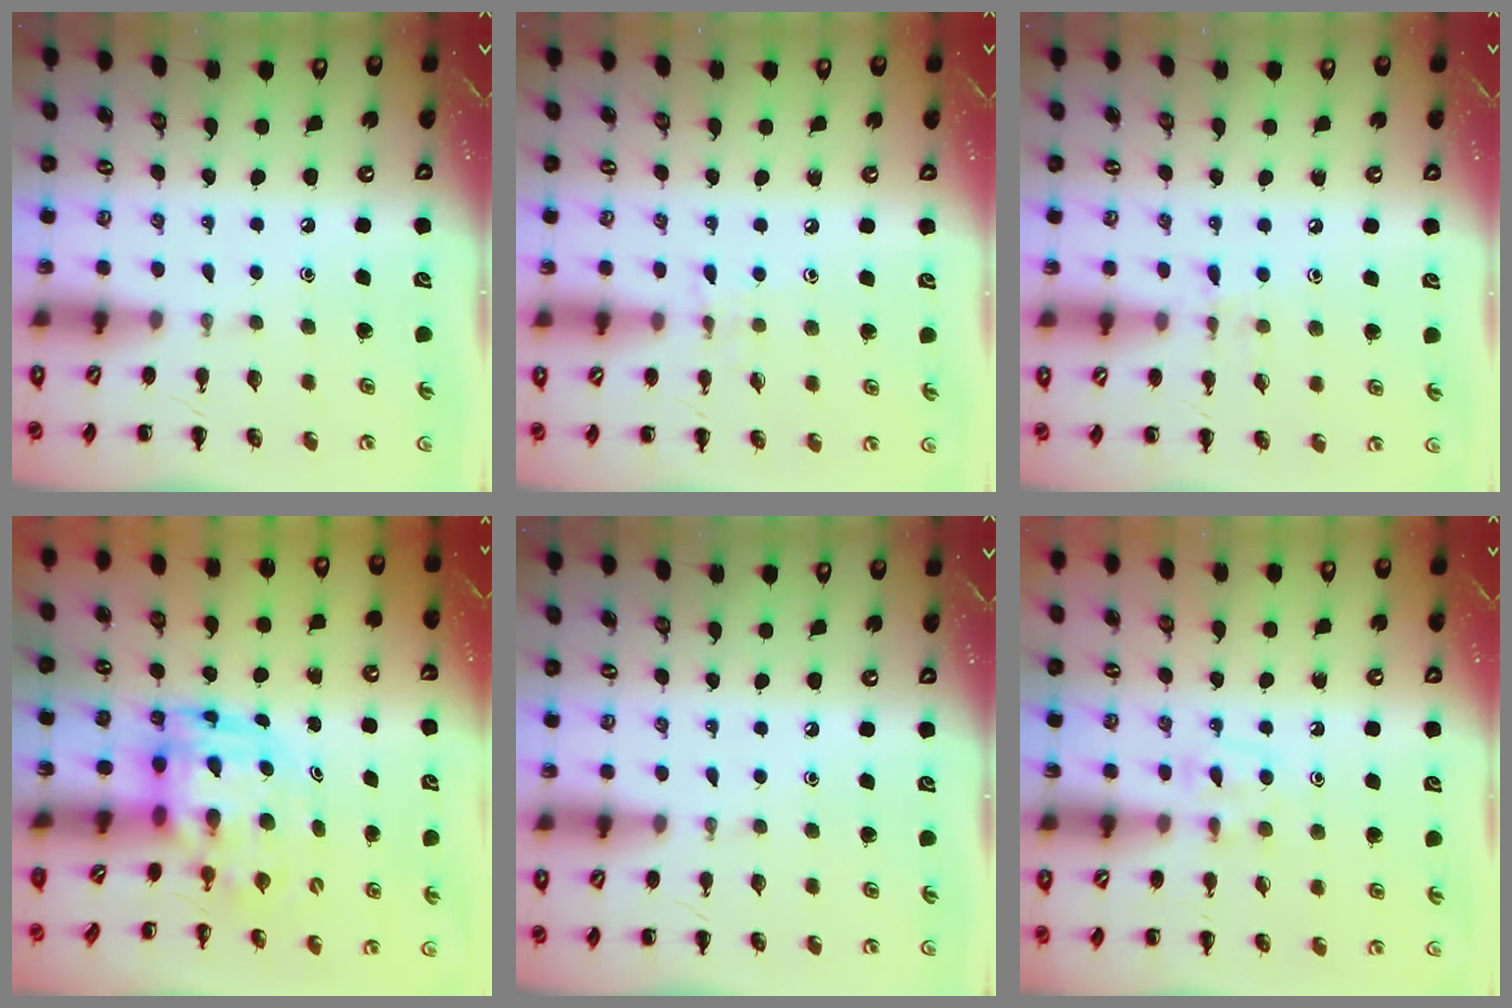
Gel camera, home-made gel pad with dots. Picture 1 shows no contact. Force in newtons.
{"total": 4.6, "press": 4.3, "slide": 1.4}
{"total": 6.8, "press": 6.5, "slide": 2.1}
{"total": 3.9, "press": 3.8, "slide": 0.8}
{"total": 0.0}
{"total": 6.2, "press": 5.9, "slide": 1.8}